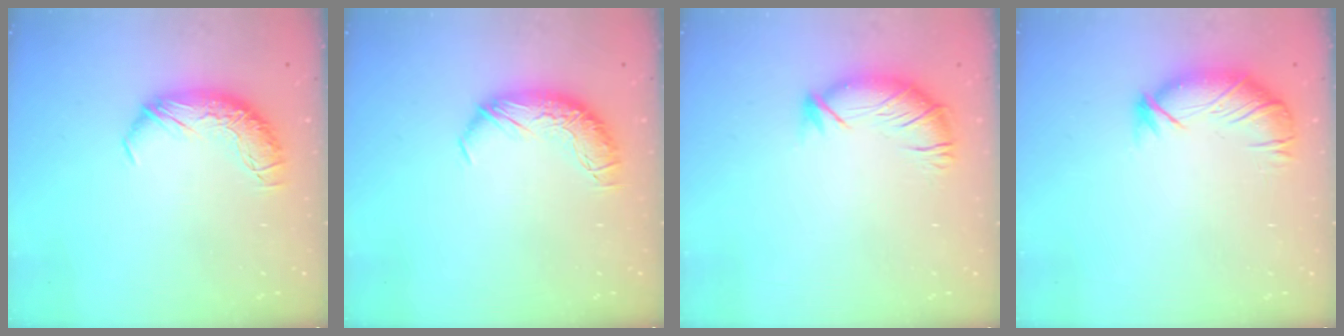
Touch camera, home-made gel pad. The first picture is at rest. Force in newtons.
{"total": 0.0}
{"total": 2.8, "press": 2.0, "slide": 2.1}
{"total": 2.9, "press": 2.5, "slide": 1.4}